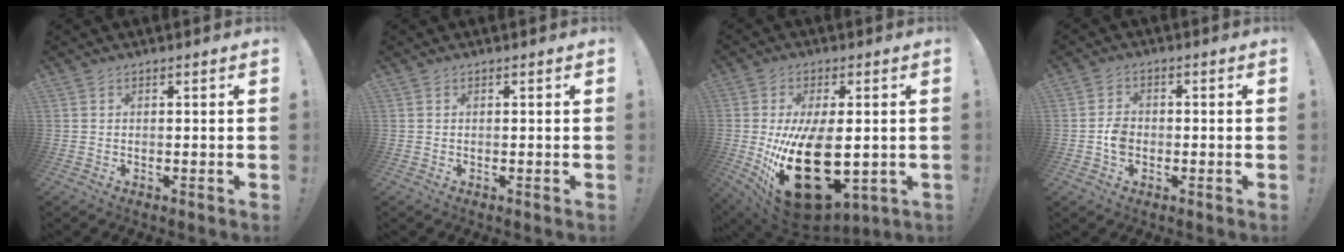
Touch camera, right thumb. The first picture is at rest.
{"total": 0.0}
{"total": 25.9, "force": [-2.8, 13.7, 21.8], "torque": [-0.389, -0.014, -0.019]}
{"total": 4.2, "force": [-1.4, 3.1, 2.4], "torque": [-0.033, 0.004, -0.026]}